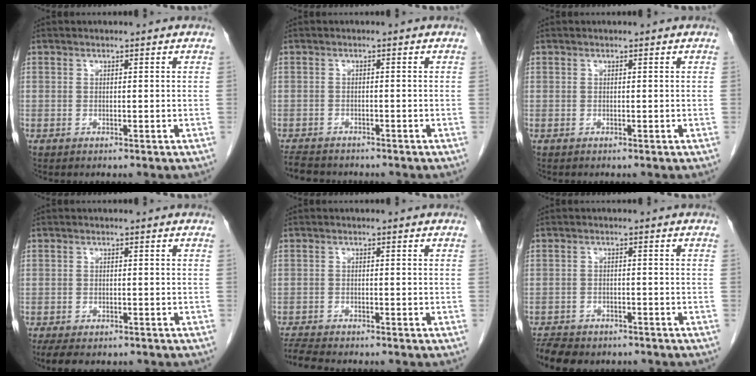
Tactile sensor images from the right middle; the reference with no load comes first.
{"total": 5.5, "force": [-5.0, 1.4, 1.8], "torque": [-0.035, -0.015, -0.079]}
{"total": 0.0}
{"total": 6.6, "force": [-5.2, 2.6, 3.0], "torque": [-0.048, -0.012, -0.072]}
{"total": 5.4, "force": [-5.1, 0.3, 1.8], "torque": [-0.040, -0.018, -0.085]}
{"total": 8.9, "force": [-7.4, 3.5, 3.4], "torque": [-0.070, -0.007, -0.106]}